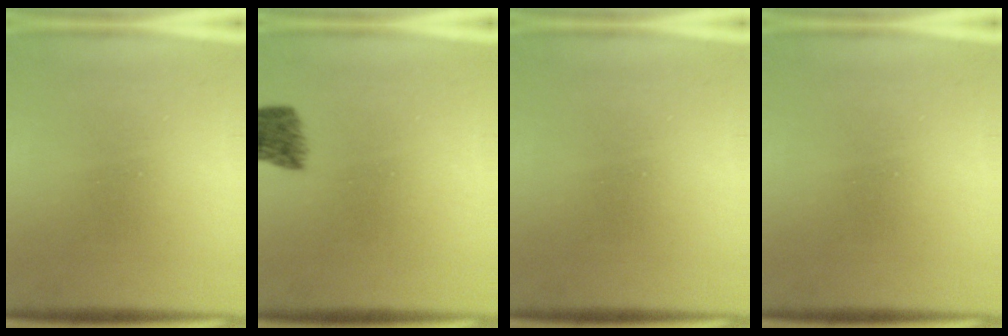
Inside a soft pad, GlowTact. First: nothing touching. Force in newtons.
{"total": 5.2}
{"total": 0.0}
{"total": 0.0}